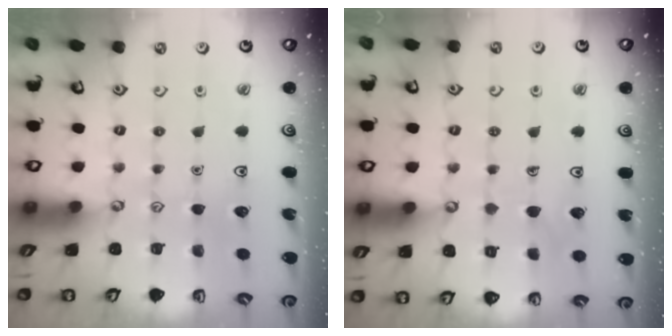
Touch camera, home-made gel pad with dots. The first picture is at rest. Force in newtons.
{"total": 4.9, "press": 4.8, "slide": 0.3}